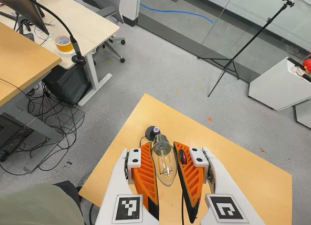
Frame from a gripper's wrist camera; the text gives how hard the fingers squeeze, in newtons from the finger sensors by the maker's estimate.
{"total": 19.6, "left": 21.1, "right": 18.0}